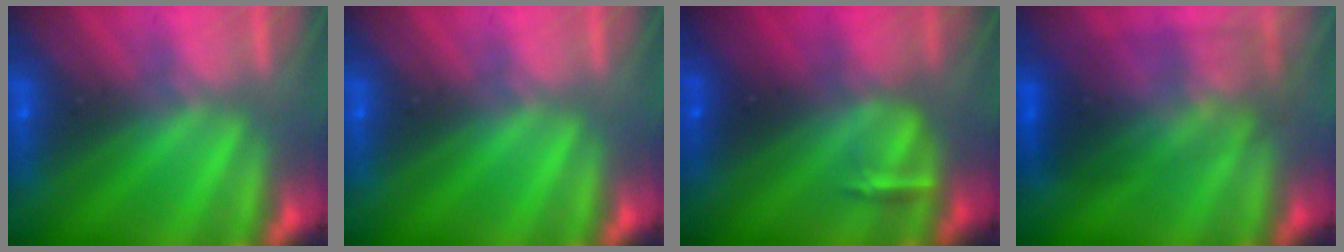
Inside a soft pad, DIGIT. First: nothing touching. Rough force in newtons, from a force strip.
{"total": 0.0}
{"total": 2.9}
{"total": 2.9}